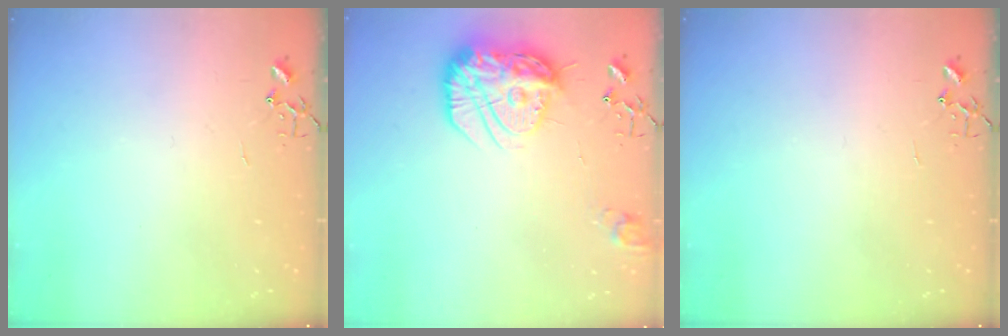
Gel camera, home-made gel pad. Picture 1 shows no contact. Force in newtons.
{"total": 19.1, "press": 19.1, "slide": 1.1}
{"total": 0.0}